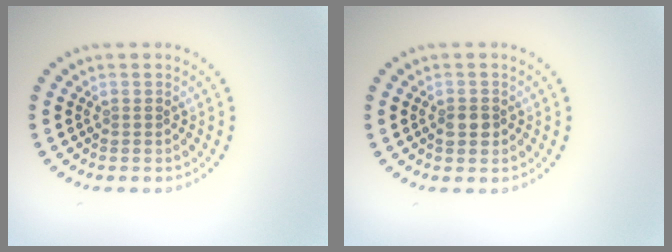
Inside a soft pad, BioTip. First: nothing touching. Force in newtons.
{"total": 1.6, "press": 1.5, "slide": 0.3}